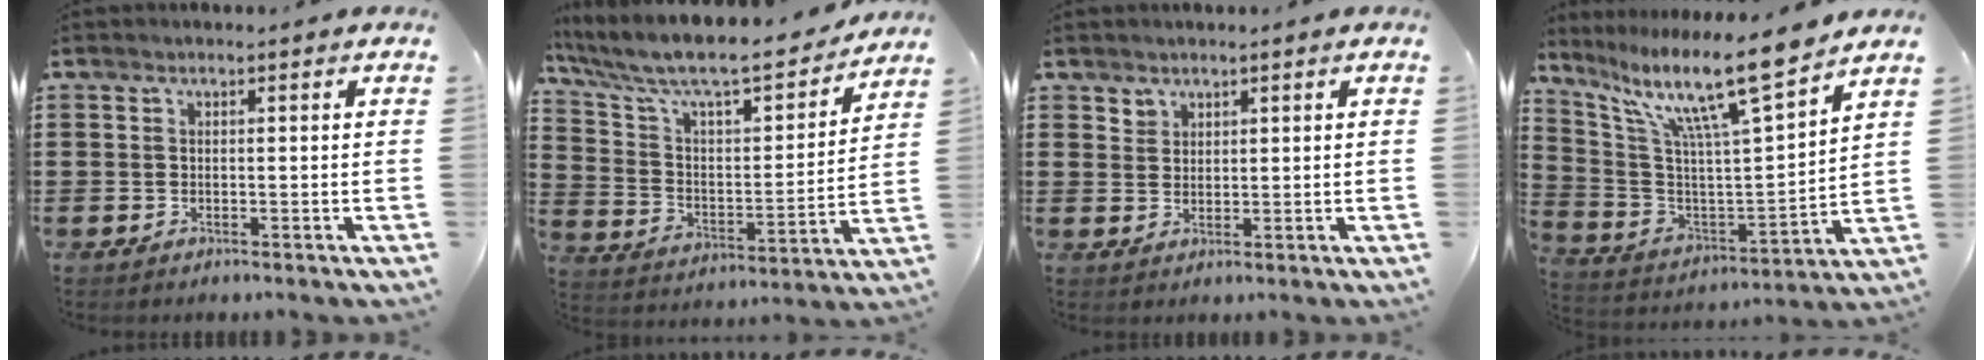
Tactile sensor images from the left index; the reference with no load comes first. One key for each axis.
{"total": 8.9, "fx": 7.5, "fy": 1.5, "fz": 4.6, "tx": -0.123, "ty": -0.056, "tz": 0.121}
{"total": 1.9, "fx": 1.6, "fy": 1.0, "fz": 0.0, "tx": -0.003, "ty": 0.001, "tz": 0.034}
{"total": 13.4, "fx": 9.8, "fy": 1.2, "fz": 9.0, "tx": -0.189, "ty": -0.064, "tz": 0.156}